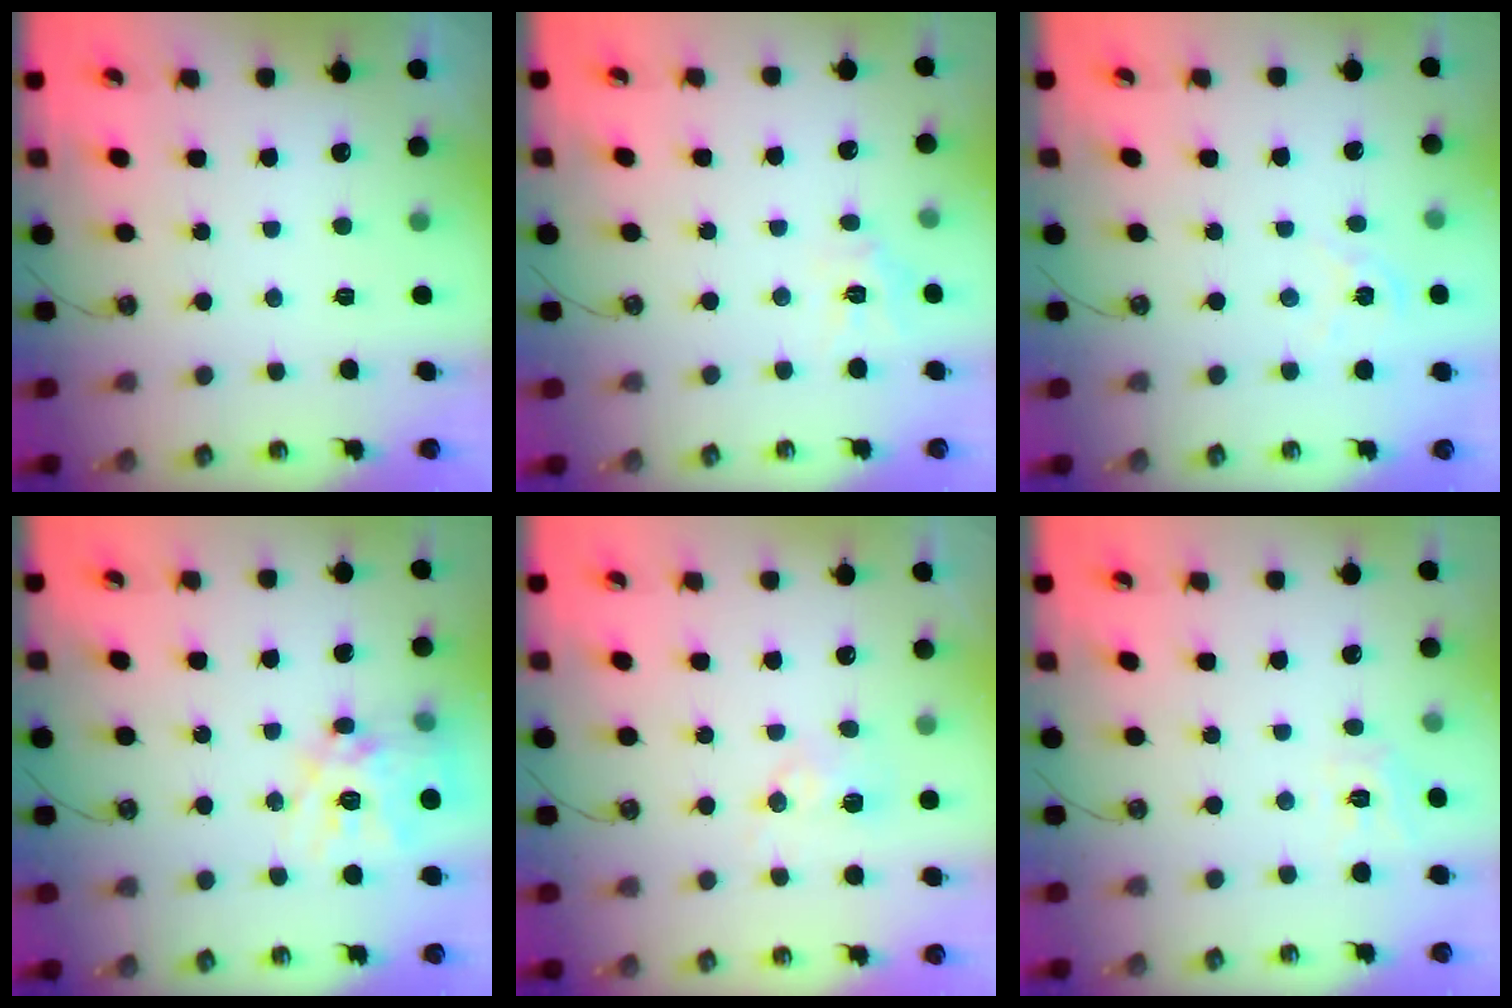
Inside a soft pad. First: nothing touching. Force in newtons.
{"total": 6.8, "press": 6.8, "slide": 0.5}
{"total": 2.9, "press": 2.9, "slide": 0.3}
{"total": 15.8, "press": 15.7, "slide": 1.6}
{"total": 6.1, "press": 6.0, "slide": 0.7}
{"total": 7.5, "press": 7.4, "slide": 0.5}